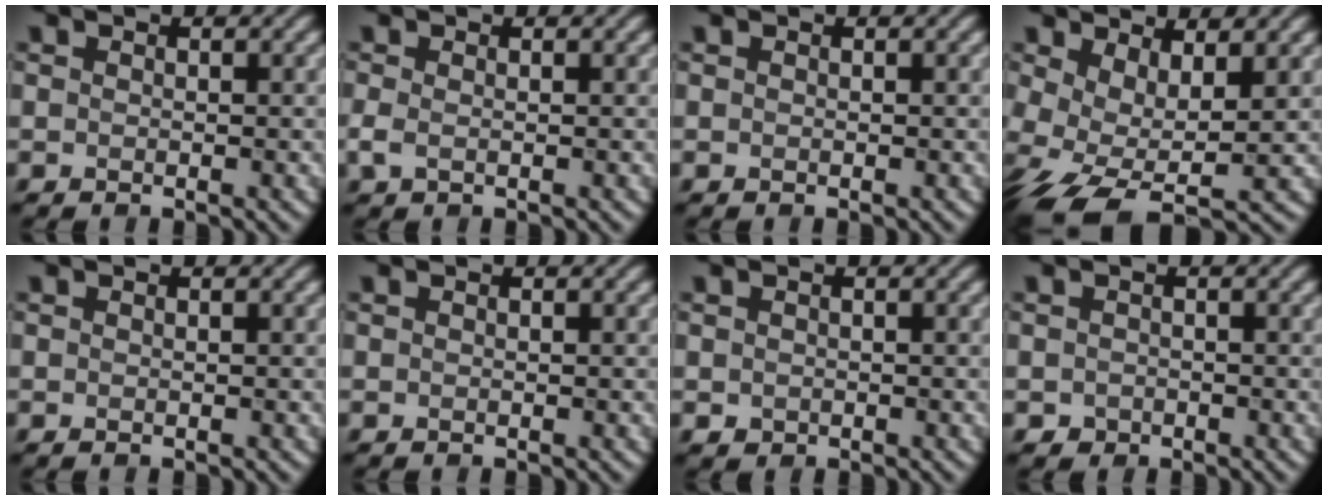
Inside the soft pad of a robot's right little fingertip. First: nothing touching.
{"total": 1.2, "force": [-0.1, 0.6, 1.0], "torque": [-0.027, -0.002, -0.004]}
{"total": 0.0}
{"total": 6.5, "force": [-1.6, 3.0, 5.6], "torque": [-0.116, -0.017, -0.028]}
{"total": 0.0}
{"total": 0.0}
{"total": 0.6, "force": [-0.1, 0.6, 0.2], "torque": [-0.002, -0.002, -0.001]}
{"total": 0.8, "force": [-0.4, 0.6, 0.1], "torque": [0.000, -0.003, -0.007]}